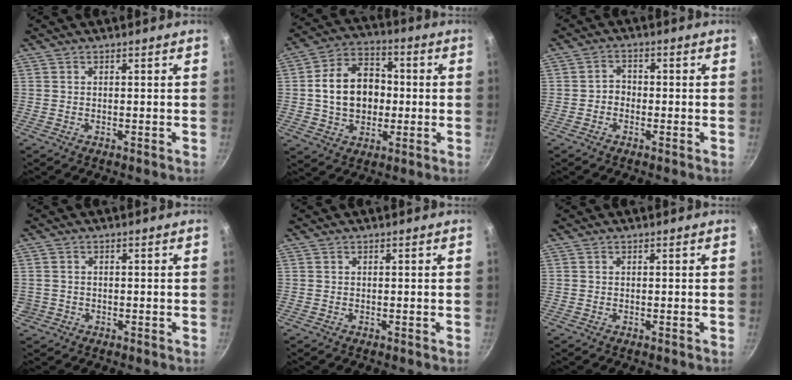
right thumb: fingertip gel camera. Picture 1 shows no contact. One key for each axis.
{"total": 14.2, "fx": 0.1, "fy": 10.7, "fz": 9.3, "tx": -0.126, "ty": 0.026, "tz": -0.002}
{"total": 2.7, "fx": -0.8, "fy": 2.3, "fz": 1.3, "tx": -0.006, "ty": 0.015, "tz": -0.016}
{"total": 2.1, "fx": -0.3, "fy": 2.1, "fz": 0.4, "tx": -0.002, "ty": 0.008, "tz": 0.001}
{"total": 0.0}
{"total": 0.0}